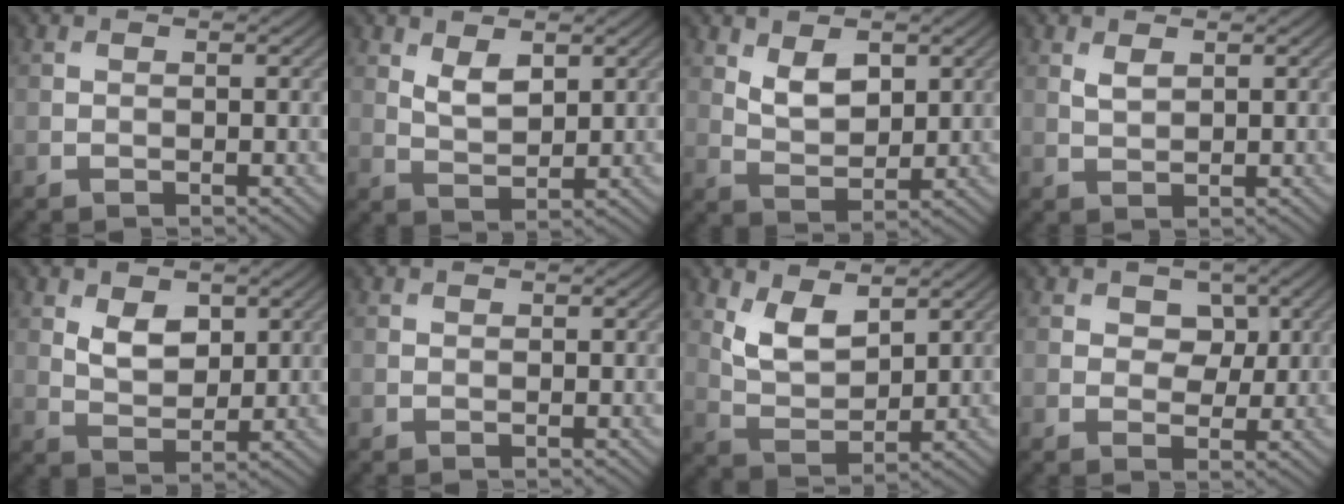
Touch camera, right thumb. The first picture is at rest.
{"total": 3.5, "force": [1.8, 1.7, 2.5], "torque": [-0.055, -0.006, 0.040]}
{"total": 4.7, "force": [2.1, 2.6, 3.3], "torque": [-0.067, -0.007, 0.045]}
{"total": 1.6, "force": [0.9, 0.8, 1.1], "torque": [-0.027, -0.002, 0.022]}
{"total": 4.4, "force": [1.8, 2.7, 2.9], "torque": [-0.057, -0.005, 0.034]}
{"total": 0.0}
{"total": 5.9, "force": [3.2, 3.0, 4.0], "torque": [-0.087, -0.013, 0.064]}
{"total": 3.8, "force": [1.3, 2.7, 2.2], "torque": [-0.030, -0.005, 0.007]}